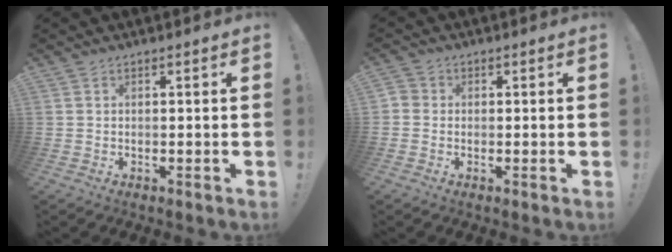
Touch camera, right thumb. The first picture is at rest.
{"total": 2.0, "force": [-0.5, 1.7, 0.9], "torque": [-0.016, 0.006, -0.006]}